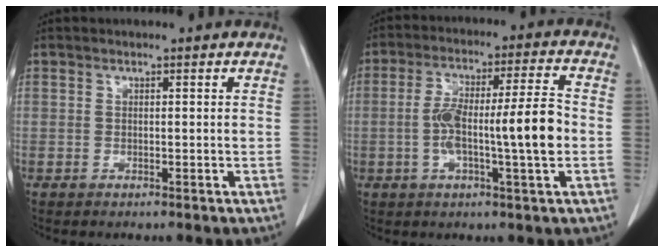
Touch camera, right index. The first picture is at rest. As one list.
[{"total": 12.0, "force": [-1.7, 0.8, 11.8], "torque": [-0.205, 0.017, -0.030]}]